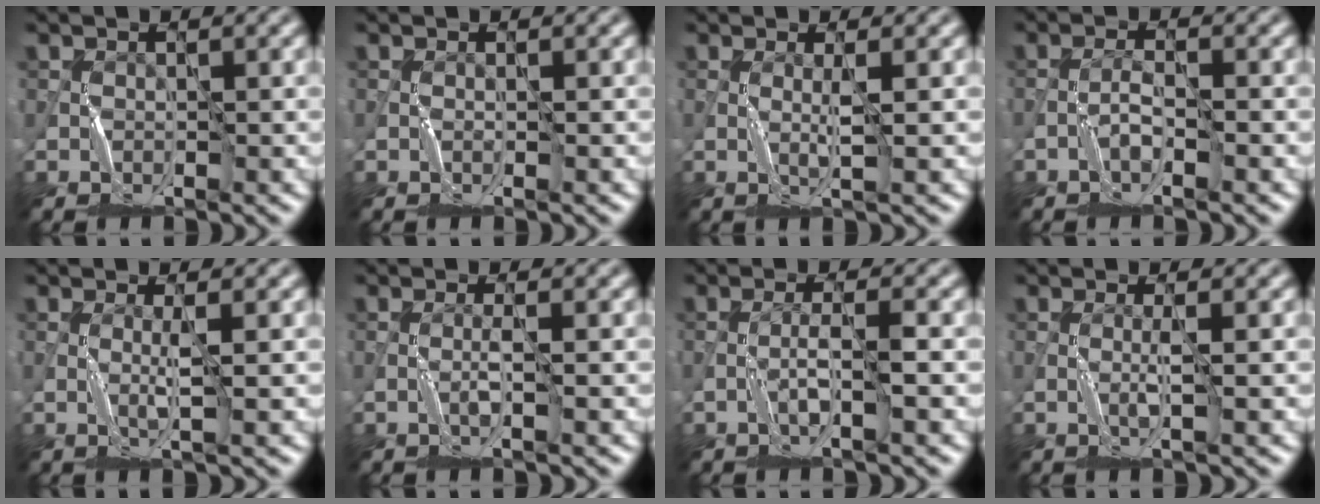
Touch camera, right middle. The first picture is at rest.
{"total": 0.0}
{"total": 1.1, "force": [0.4, -0.9, 0.4], "torque": [-0.018, 0.000, 0.005]}
{"total": 1.0, "force": [-0.8, -0.6, 0.1], "torque": [-0.009, 0.005, -0.018]}
{"total": 1.1, "force": [0.3, -1.0, 0.6], "torque": [-0.021, -0.001, 0.003]}
{"total": 1.0, "force": [-0.2, -1.0, 0.1], "torque": [-0.010, 0.002, -0.007]}
{"total": 1.6, "force": [-0.8, -0.8, 1.2], "torque": [-0.027, 0.007, -0.020]}
{"total": 1.1, "force": [0.0, -1.0, 0.4], "torque": [-0.017, 0.001, -0.002]}